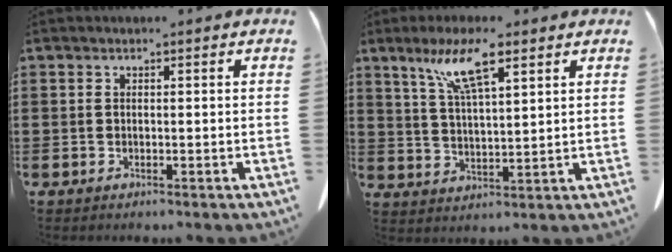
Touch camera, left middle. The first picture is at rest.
{"total": 8.6, "force": [5.3, 1.5, 6.6], "torque": [-0.141, 0.002, 0.092]}